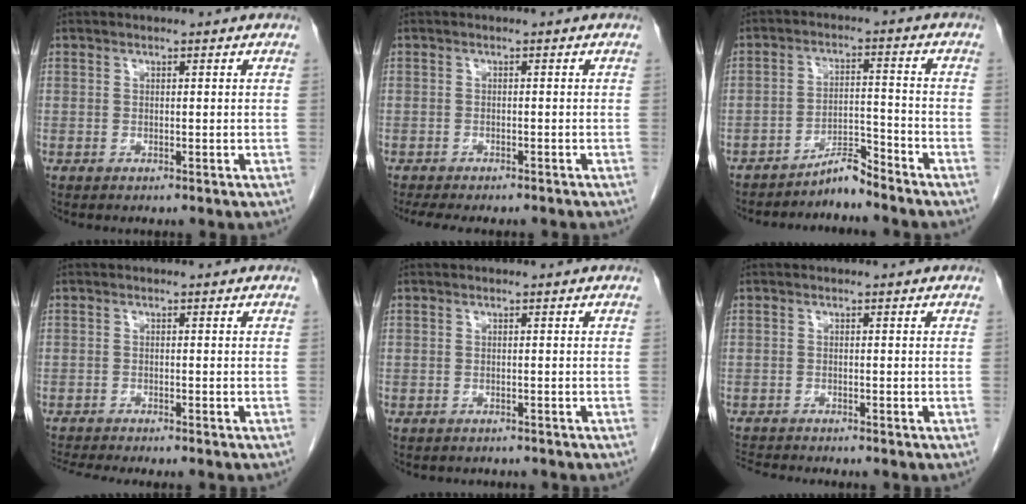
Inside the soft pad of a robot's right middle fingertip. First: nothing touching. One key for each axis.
{"total": 8.2, "fx": -7.1, "fy": 2.2, "fz": 3.6, "tx": -0.047, "ty": -0.006, "tz": -0.095}
{"total": 4.4, "fx": -4.3, "fy": 0.2, "fz": 1.2, "tx": -0.013, "ty": -0.004, "tz": -0.077}
{"total": 6.1, "fx": -5.5, "fy": -0.1, "fz": 2.5, "tx": -0.032, "ty": -0.011, "tz": -0.086}
{"total": 1.9, "fx": -1.7, "fy": 0.8, "fz": 0.2, "tx": -0.008, "ty": 0.000, "tz": -0.023}
{"total": 3.6, "fx": -3.5, "fy": -0.3, "fz": 0.7, "tx": -0.013, "ty": -0.018, "tz": -0.062}